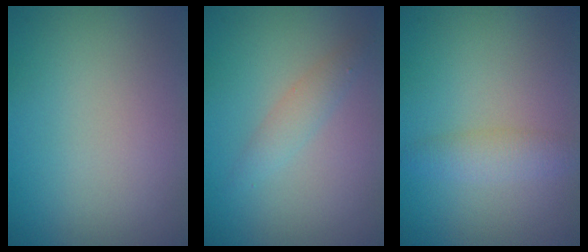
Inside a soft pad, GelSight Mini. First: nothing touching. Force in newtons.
{"total": 1.6, "press": 1.6, "slide": 0.1}
{"total": 1.9, "press": 1.9, "slide": 0.1}